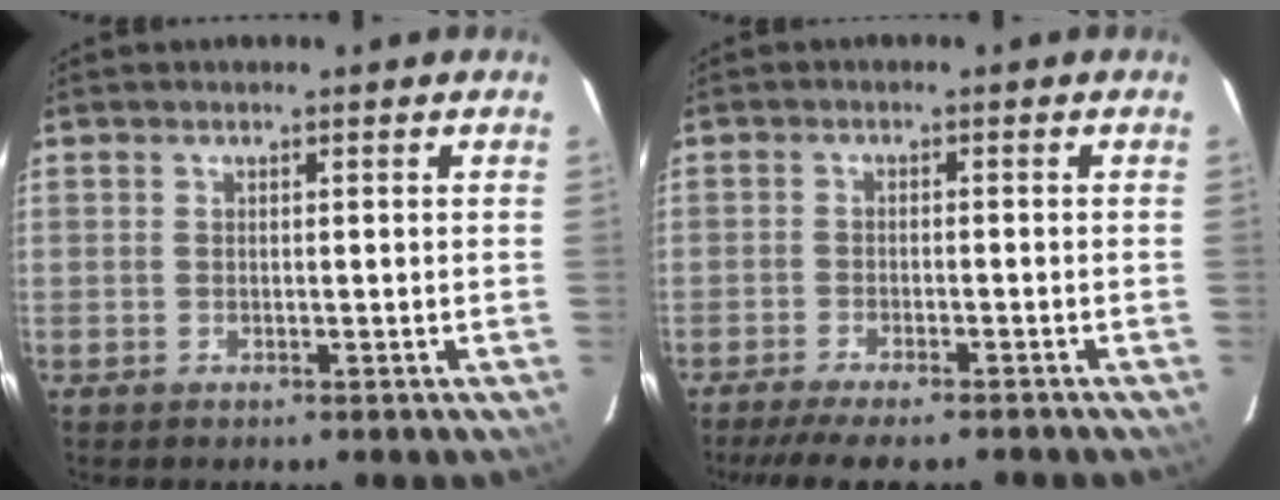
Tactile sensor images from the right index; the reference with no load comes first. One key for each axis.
{"total": 9.9, "fx": -8.5, "fy": 1.7, "fz": 4.8, "tx": -0.108, "ty": -0.026, "tz": -0.135}